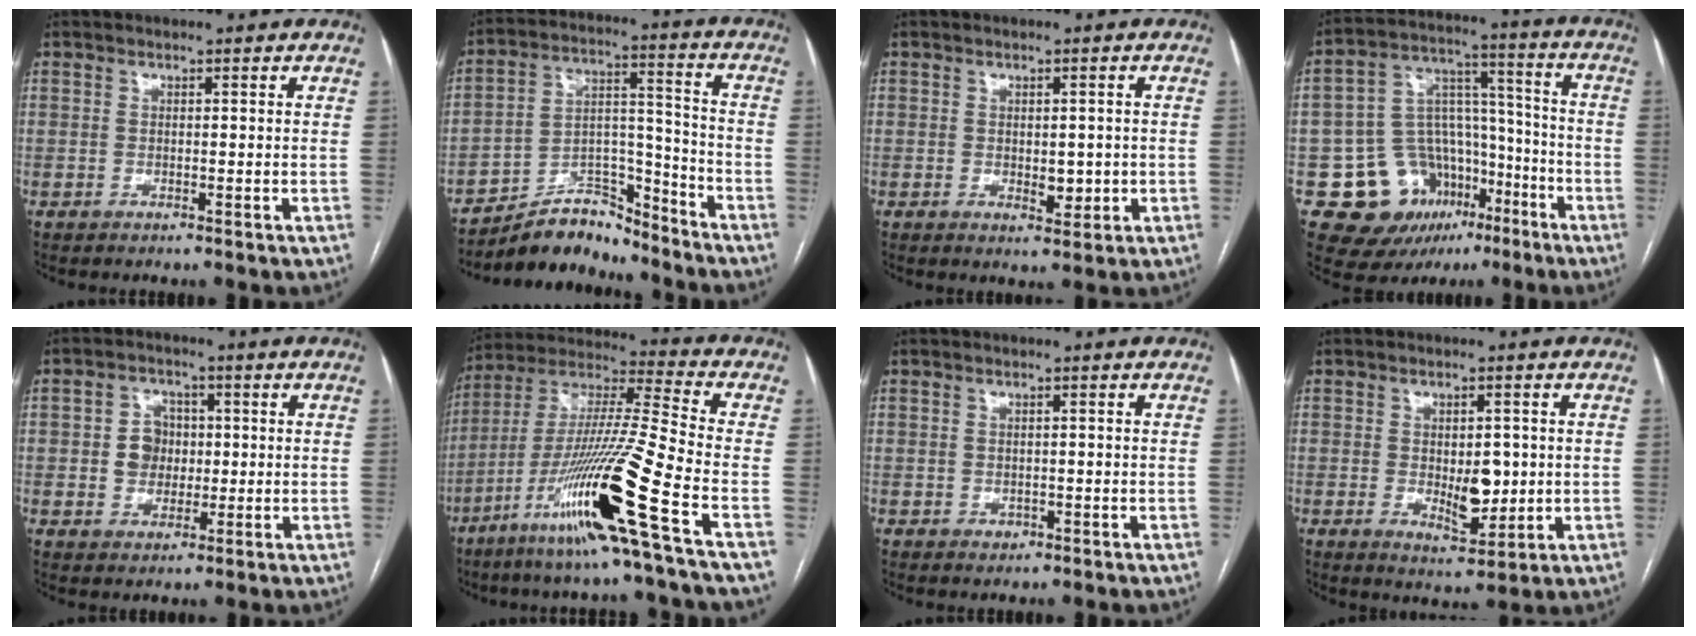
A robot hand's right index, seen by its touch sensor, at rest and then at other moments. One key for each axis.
{"total": 10.2, "fx": -9.6, "fy": 3.1, "fz": 1.5, "tx": -0.021, "ty": 0.046, "tz": -0.170}
{"total": 2.8, "fx": -0.3, "fy": 1.6, "fz": 2.3, "tx": -0.031, "ty": -0.001, "tz": 0.003}
{"total": 15.7, "fx": -7.3, "fy": 12.1, "fz": 7.1, "tx": -0.116, "ty": 0.066, "tz": -0.098}
{"total": 5.1, "fx": 0.1, "fy": 4.4, "fz": 2.5, "tx": -0.045, "ty": 0.016, "tz": 0.007}
{"total": 19.9, "fx": -9.5, "fy": -2.0, "fz": 17.4, "tx": -0.363, "ty": -0.038, "tz": -0.183}
{"total": 1.0, "fx": -0.3, "fy": 0.9, "fz": 0.4, "tx": -0.006, "ty": 0.002, "tz": 0.000}
{"total": 6.1, "fx": -0.2, "fy": 2.9, "fz": 5.3, "tx": -0.079, "ty": -0.005, "tz": 0.007}